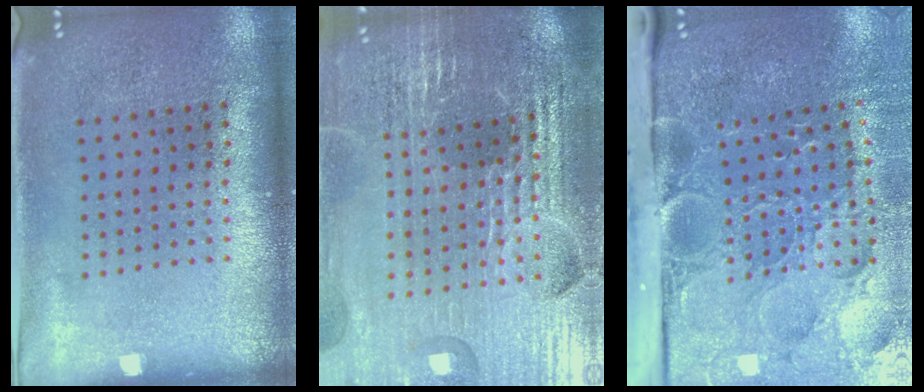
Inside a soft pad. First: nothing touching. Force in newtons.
{"total": 5.4, "press": 4.9, "slide": 2.1}
{"total": 5.3, "press": 4.1, "slide": 3.3}